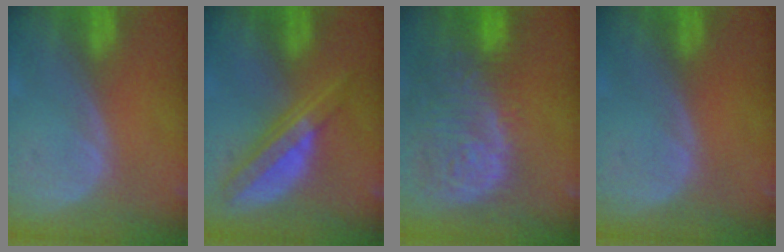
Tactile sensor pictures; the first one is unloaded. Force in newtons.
{"total": 7.2, "press": 6.2, "slide": 3.6}
{"total": 14.4, "press": 11.8, "slide": 8.2}
{"total": 0.0}